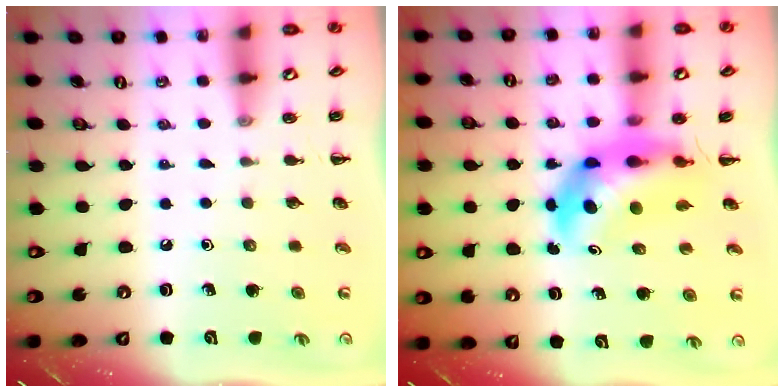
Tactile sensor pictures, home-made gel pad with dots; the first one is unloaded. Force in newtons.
{"total": 7.4, "press": 7.2, "slide": 1.8}